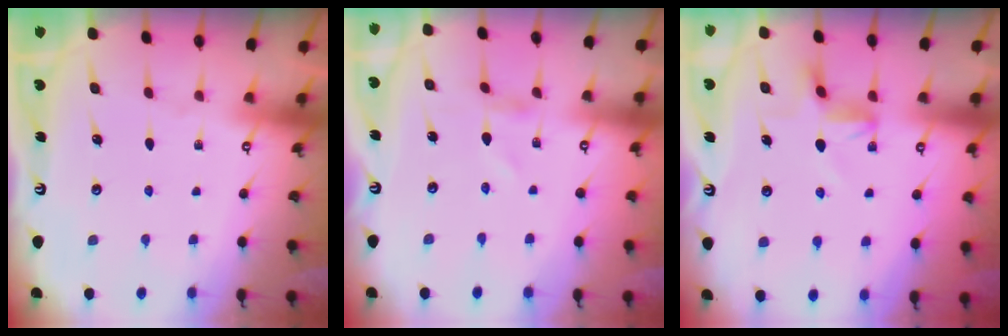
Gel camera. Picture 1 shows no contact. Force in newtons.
{"total": 0.7, "press": 0.6, "slide": 0.1}
{"total": 4.8, "press": 4.7, "slide": 0.7}